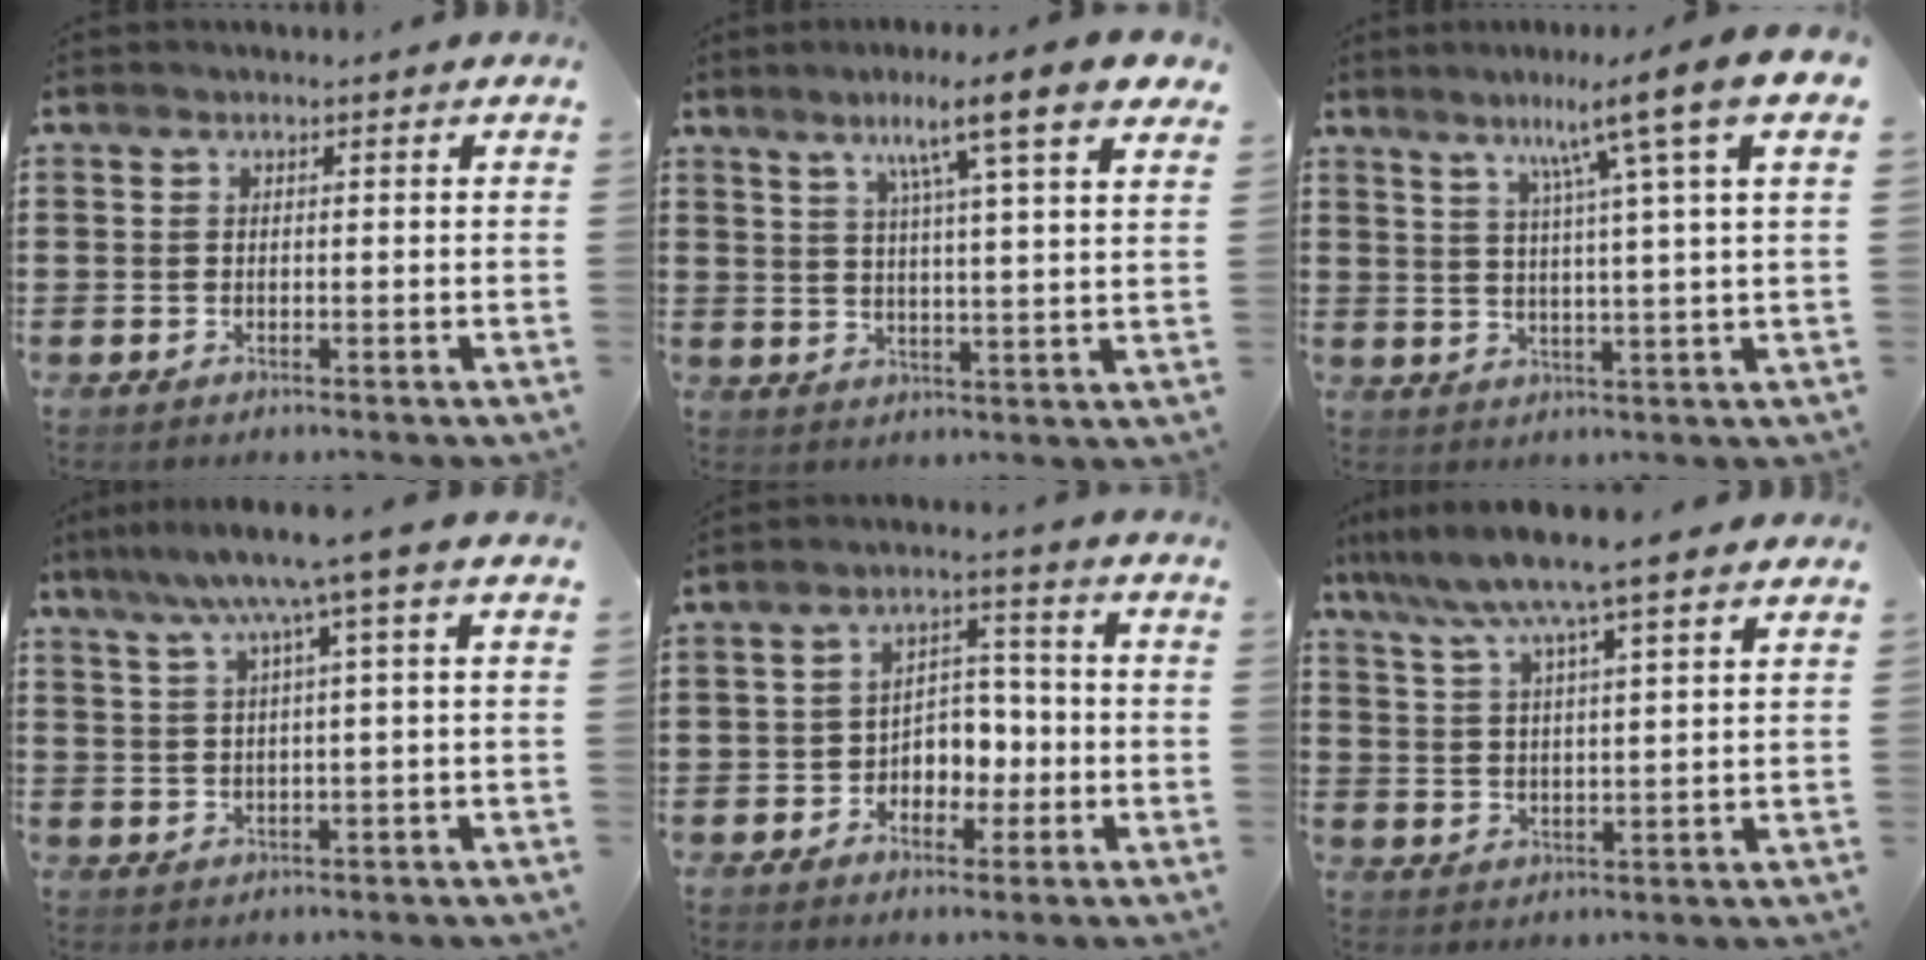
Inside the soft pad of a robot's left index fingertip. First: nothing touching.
{"total": 9.5, "force": [6.1, -0.1, 7.3], "torque": [-0.135, -0.025, 0.090]}
{"total": 9.6, "force": [5.3, -1.3, 7.9], "torque": [-0.151, -0.019, 0.072]}
{"total": 6.2, "force": [2.7, -0.5, 5.5], "torque": [-0.114, -0.004, 0.042]}
{"total": 4.5, "force": [-1.7, 3.6, 2.0], "torque": [-0.041, 0.008, -0.039]}
{"total": 7.9, "force": [6.3, -0.3, 4.8], "torque": [-0.110, -0.025, 0.108]}